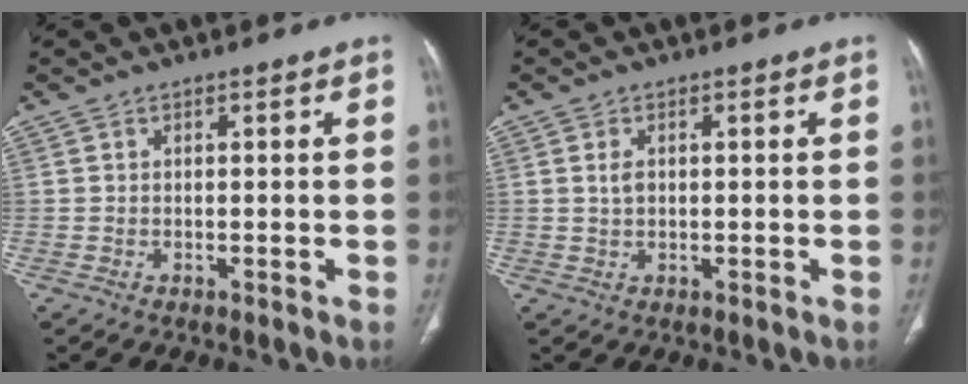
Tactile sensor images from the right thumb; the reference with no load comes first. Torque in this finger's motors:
{"motor_torque": [0.61, -0.75, 0.08, -0.61, 0.00]}